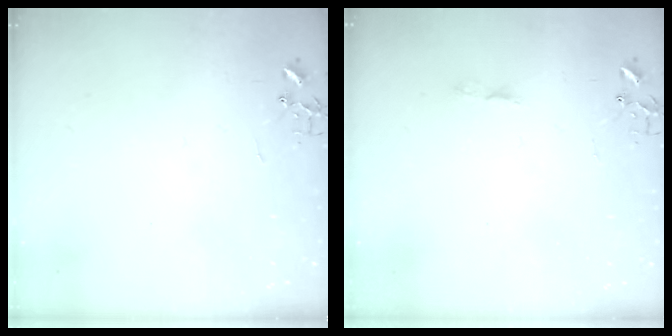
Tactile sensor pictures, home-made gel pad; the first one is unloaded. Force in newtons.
{"total": 5.8, "press": 5.8, "slide": 0.5}